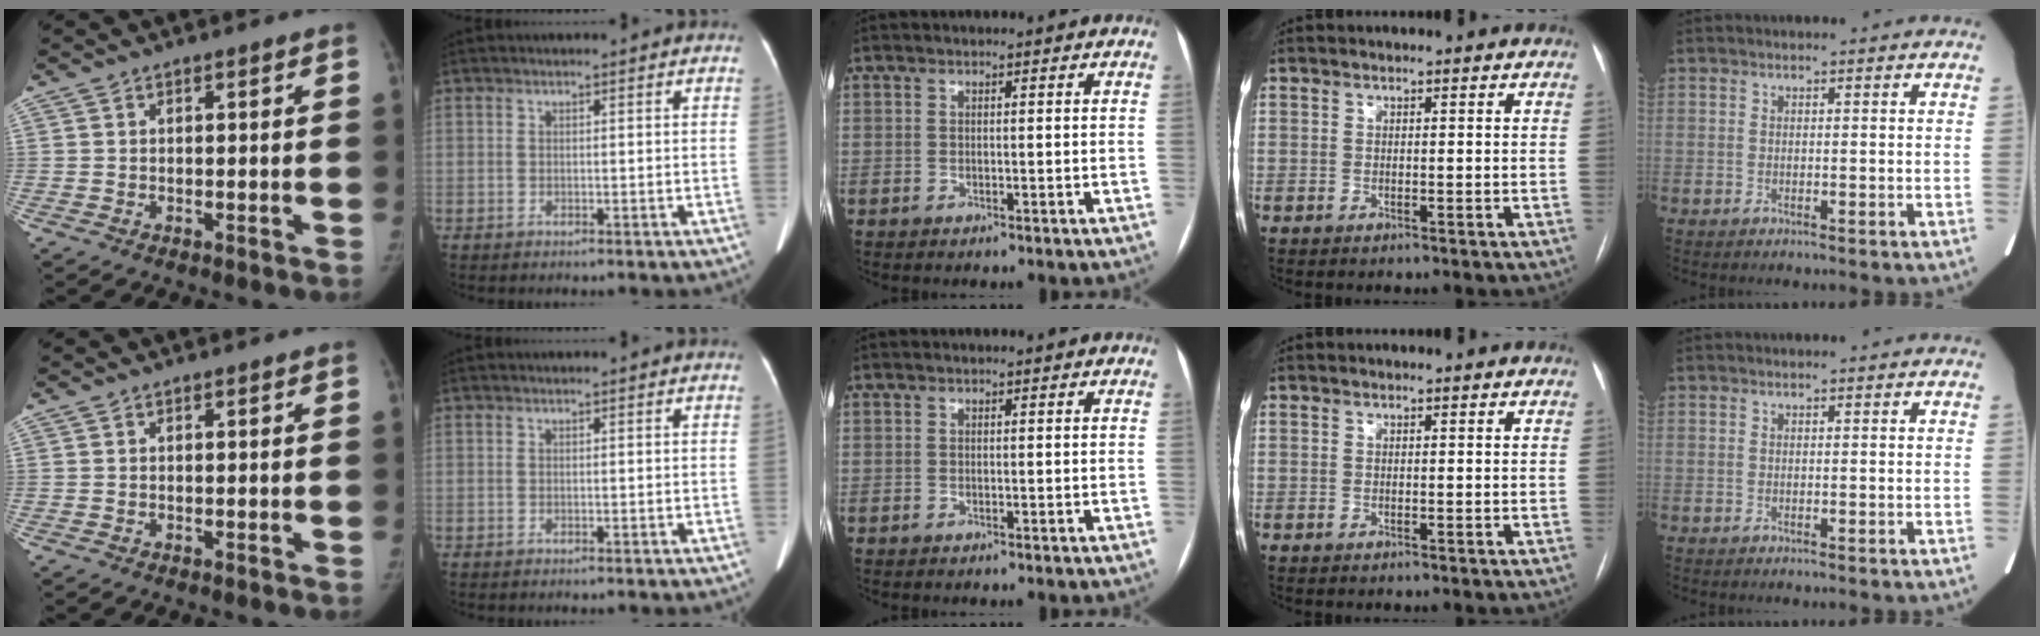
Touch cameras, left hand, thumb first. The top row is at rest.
{}